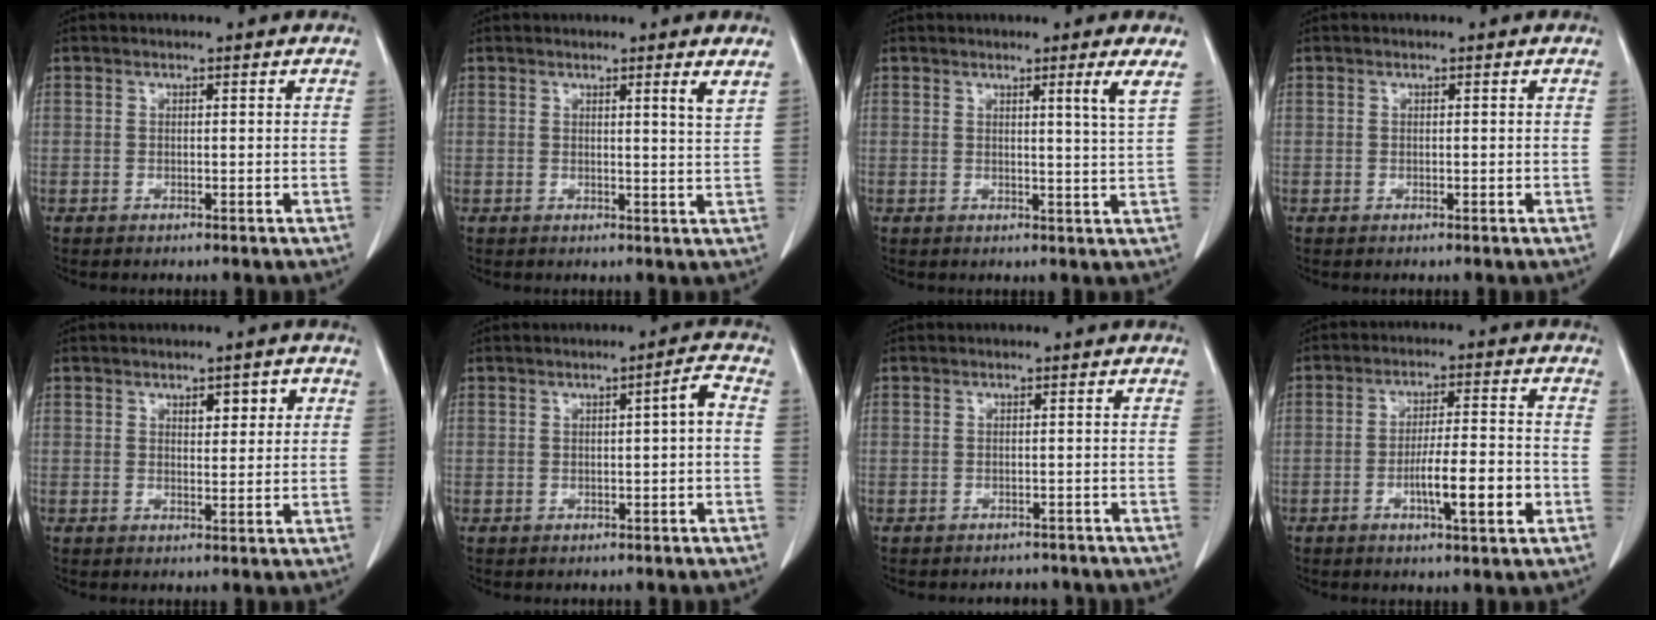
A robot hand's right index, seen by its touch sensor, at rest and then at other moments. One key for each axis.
{"total": 2.6, "fx": 1.7, "fy": -0.5, "fz": 1.8, "tx": -0.028, "ty": -0.016, "tz": 0.018}
{"total": 3.2, "fx": 1.7, "fy": -1.2, "fz": 2.4, "tx": -0.038, "ty": -0.017, "tz": 0.027}
{"total": 0.0}
{"total": 3.4, "fx": 1.5, "fy": 1.4, "fz": 2.8, "tx": -0.039, "ty": 0.005, "tz": 0.020}
{"total": 2.6, "fx": -0.1, "fy": 0.1, "fz": 2.6, "tx": -0.038, "ty": 0.007, "tz": -0.001}
{"total": 4.7, "fx": -4.2, "fy": 2.1, "fz": 0.6, "tx": -0.008, "ty": 0.002, "tz": -0.044}
{"total": 8.4, "fx": -2.9, "fy": 0.9, "fz": 7.8, "tx": -0.130, "ty": 0.001, "tz": -0.046}